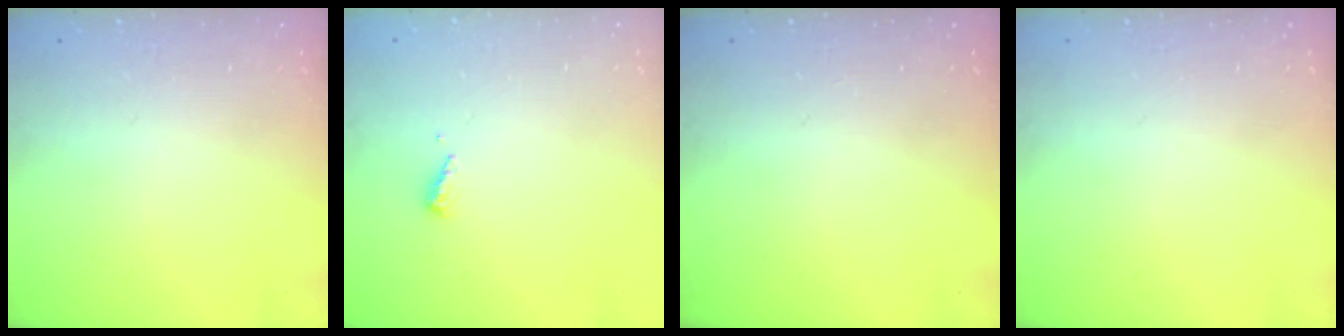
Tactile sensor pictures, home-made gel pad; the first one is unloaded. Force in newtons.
{"total": 3.6, "press": 3.6, "slide": 0.4}
{"total": 0.0}
{"total": 0.0}